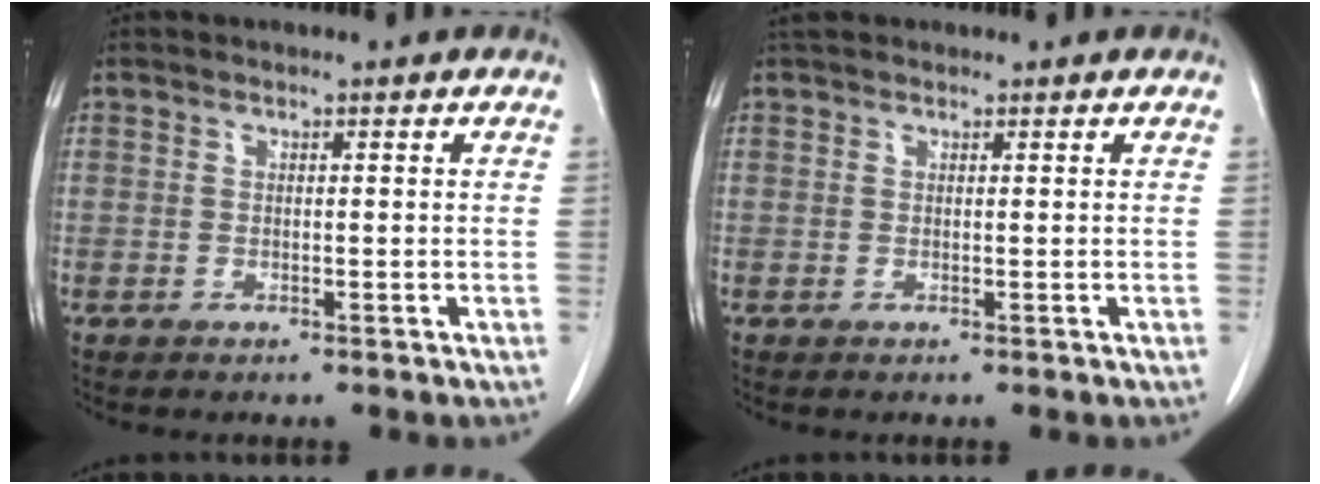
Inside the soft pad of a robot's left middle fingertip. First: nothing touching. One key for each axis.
{"total": 1.5, "fx": 1.3, "fy": 0.7, "fz": 0.3, "tx": -0.010, "ty": 0.018, "tz": 0.022}